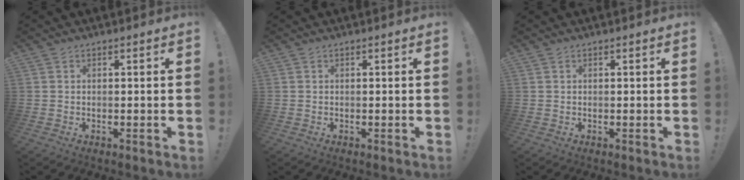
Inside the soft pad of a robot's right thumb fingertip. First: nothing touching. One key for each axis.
{"total": 0.0}
{"total": 0.0}